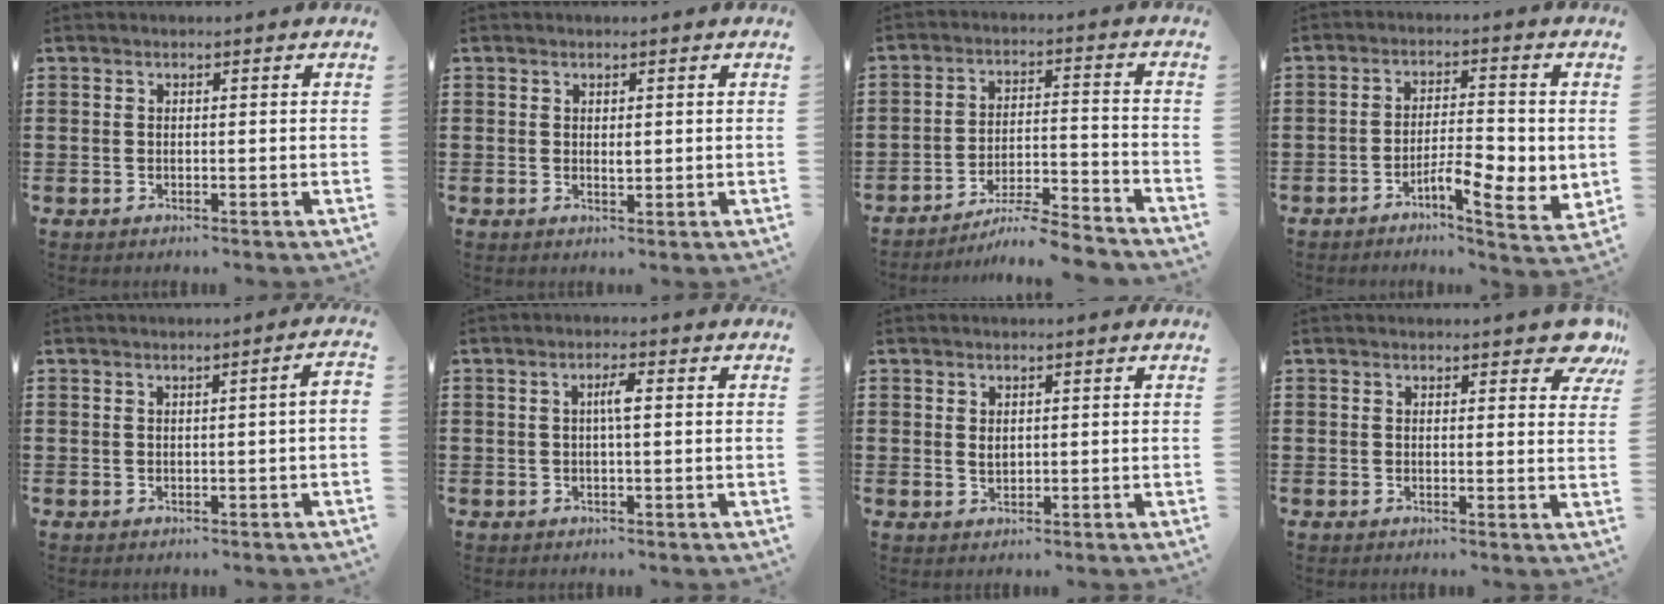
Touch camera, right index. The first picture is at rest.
{"total": 1.2, "force": [0.3, 0.6, 1.0], "torque": [-0.019, 0.004, 0.005]}
{"total": 6.7, "force": [-6.3, 0.1, 2.4], "torque": [-0.042, 0.001, -0.122]}
{"total": 6.7, "force": [-2.3, 2.4, 5.8], "torque": [-0.091, -0.002, -0.041]}
{"total": 1.5, "force": [-0.3, -0.1, 1.5], "torque": [-0.023, -0.004, -0.006]}
{"total": 2.5, "force": [0.1, 0.4, 2.4], "torque": [-0.047, 0.000, 0.000]}
{"total": 1.3, "force": [0.5, 0.8, 0.9], "torque": [-0.020, 0.005, 0.009]}
{"total": 3.4, "force": [2.5, 1.4, 1.9], "torque": [-0.013, -0.004, 0.039]}